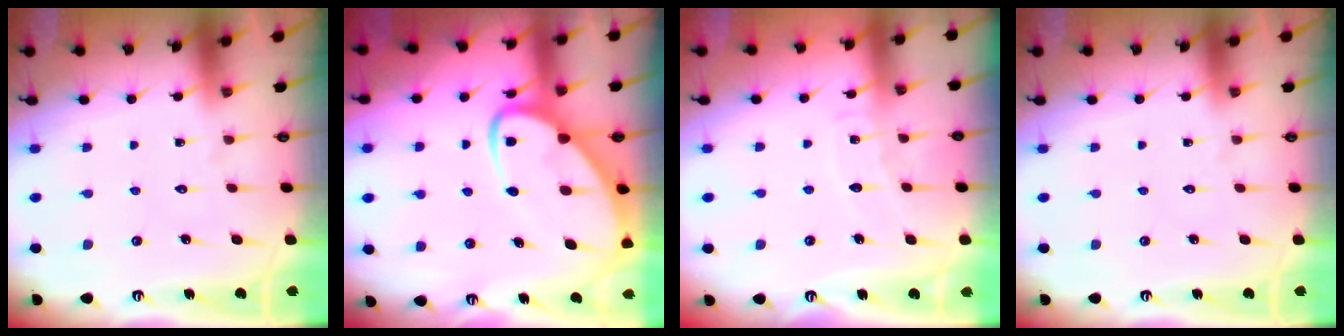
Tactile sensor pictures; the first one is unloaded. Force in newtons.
{"total": 10.1, "press": 10.1, "slide": 0.9}
{"total": 5.5, "press": 5.5, "slide": 0.6}
{"total": 0.0}